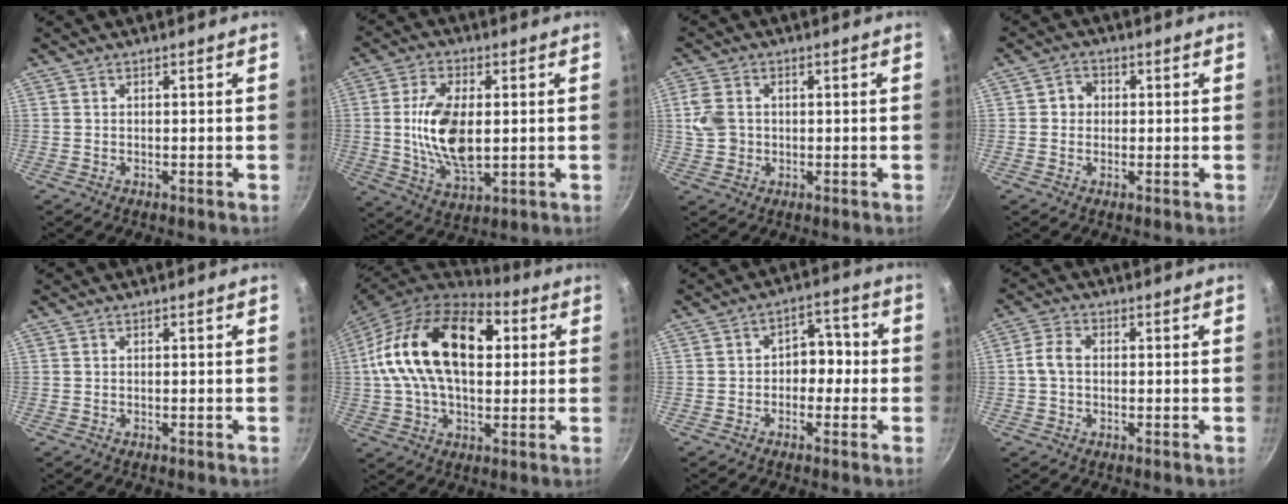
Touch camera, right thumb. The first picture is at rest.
{"total": 13.5, "force": [0.4, 6.9, 11.6], "torque": [-0.216, -0.009, 0.015]}
{"total": 5.3, "force": [0.3, 4.3, 3.1], "torque": [-0.059, 0.006, 0.008]}
{"total": 3.2, "force": [0.2, 2.8, 1.4], "torque": [-0.005, 0.008, -0.003]}
{"total": 0.0}
{"total": 24.1, "force": [4.2, 14.0, 19.2], "torque": [-0.348, 0.026, 0.064]}
{"total": 6.4, "force": [-0.7, 4.6, 4.4], "torque": [-0.029, 0.029, -0.023]}
{"total": 4.1, "force": [-0.1, 2.8, 2.9], "torque": [-0.060, 0.013, -0.006]}